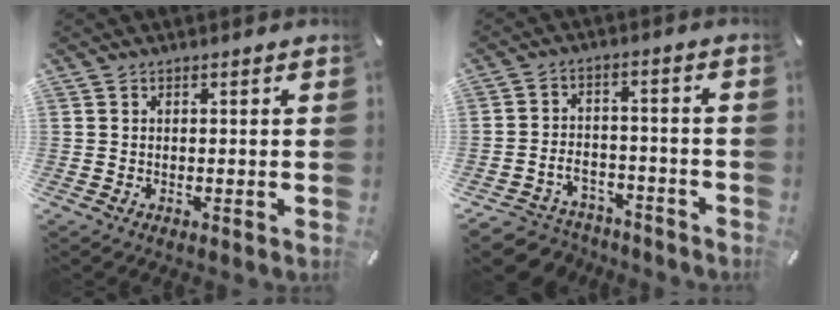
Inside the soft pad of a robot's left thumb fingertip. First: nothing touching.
{"total": 5.9, "force": [-3.5, 4.5, 1.8], "torque": [-0.041, 0.017, -0.066]}